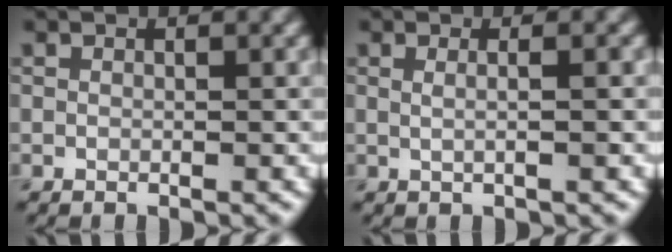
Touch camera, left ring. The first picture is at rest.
{"total": 2.7, "force": [0.7, 1.3, 2.3], "torque": [-0.012, 0.009, -0.014]}